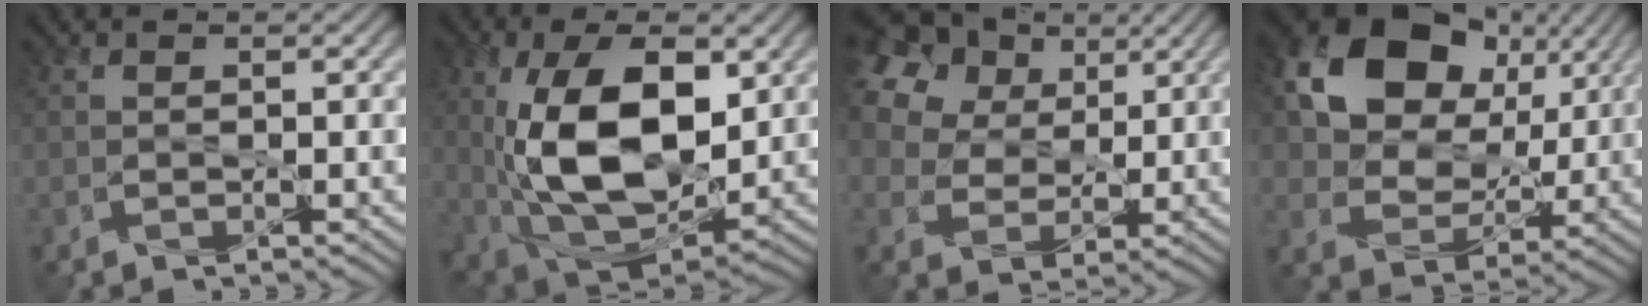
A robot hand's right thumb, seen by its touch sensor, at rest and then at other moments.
{"total": 15.3, "force": [1.8, 8.6, 12.5], "torque": [-0.250, -0.008, 0.042]}
{"total": 21.3, "force": [11.4, 15.2, 9.7], "torque": [-0.295, 0.056, 0.226]}
{"total": 16.1, "force": [6.1, 11.7, 9.1], "torque": [-0.194, 0.021, 0.119]}